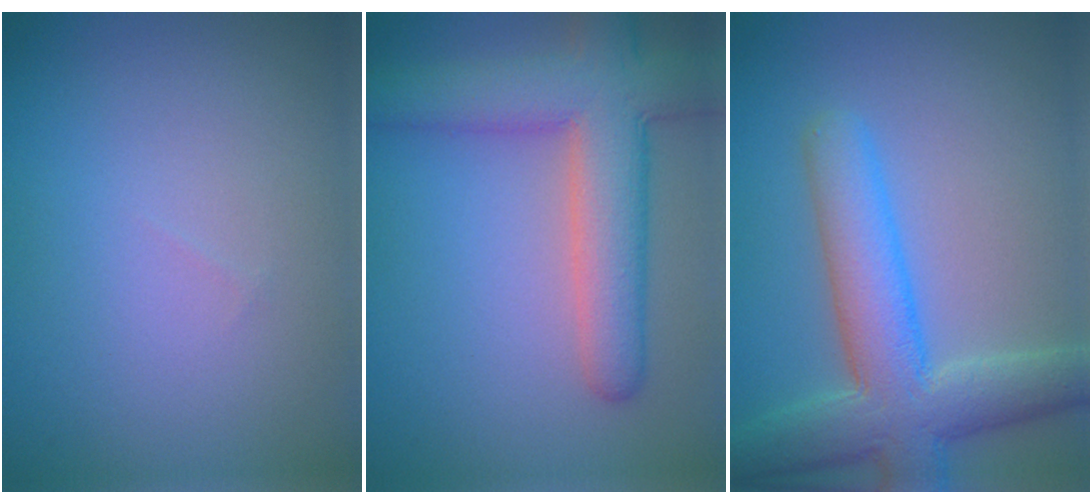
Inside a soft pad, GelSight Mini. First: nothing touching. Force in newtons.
{"total": 7.7, "press": 7.6, "slide": 0.6}
{"total": 7.5, "press": 7.5, "slide": 0.6}